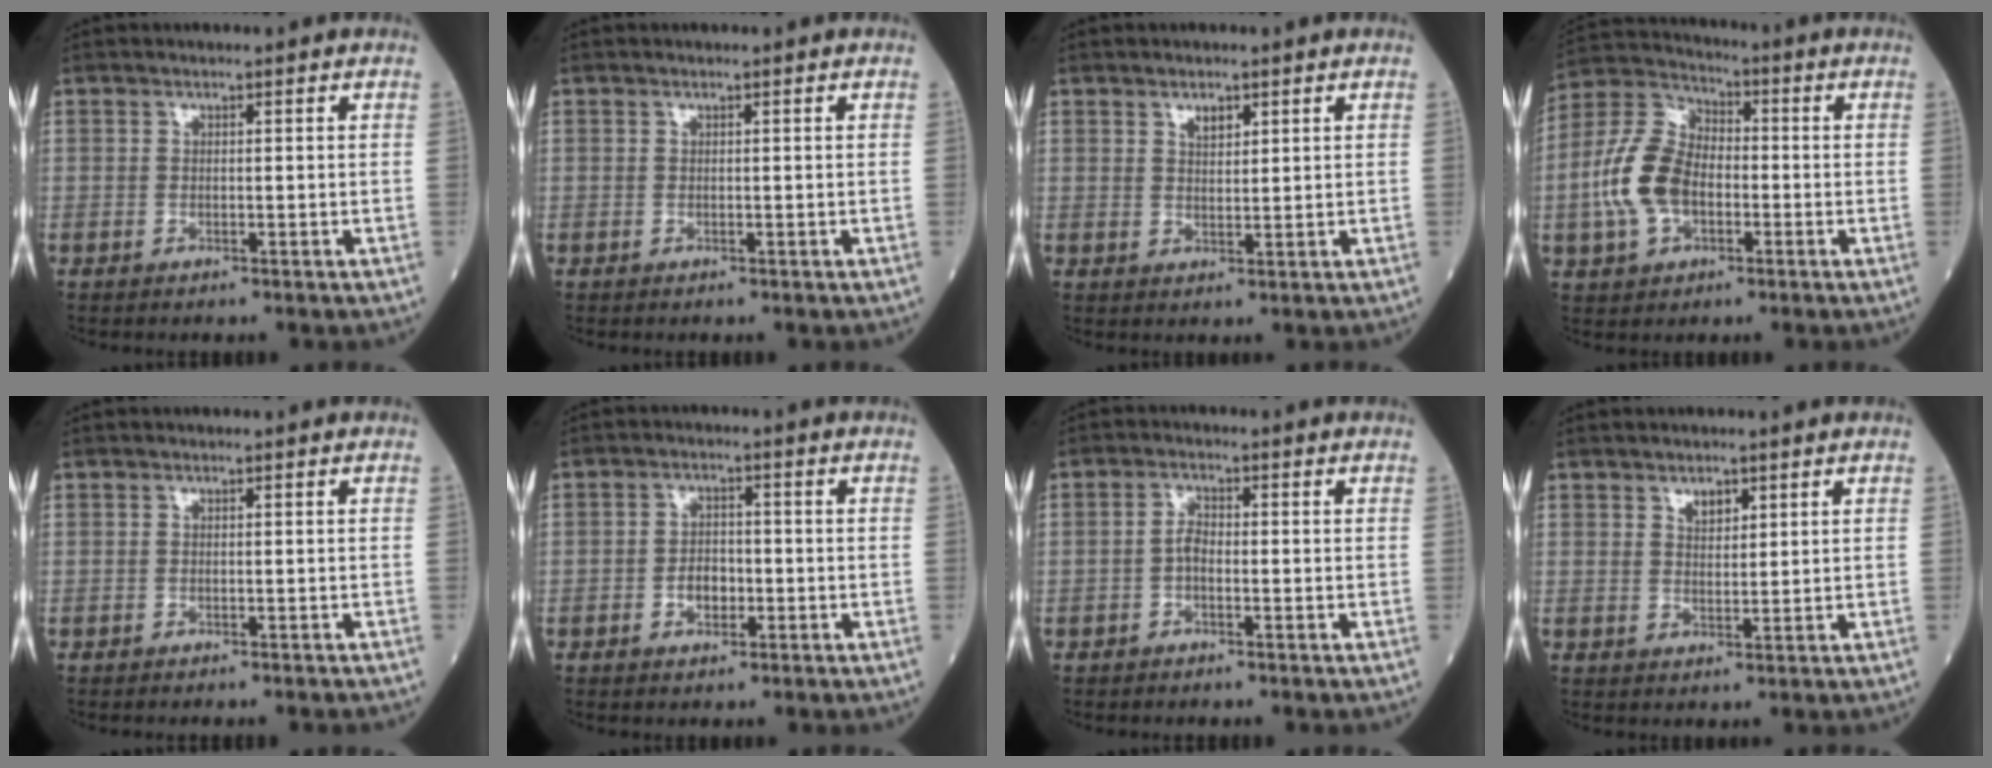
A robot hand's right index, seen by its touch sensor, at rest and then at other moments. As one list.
[{"total": 0.0}, {"total": 2.2, "force": [1.4, 1.0, 1.4], "torque": [-0.022, -0.001, 0.027]}, {"total": 11.5, "force": [-2.2, 7.2, 8.7], "torque": [-0.205, 0.025, -0.044]}, {"total": 1.4, "force": [-1.3, 0.0, 0.6], "torque": [0.000, 0.003, -0.020]}, {"total": 3.4, "force": [-1.1, 2.1, 2.4], "torque": [-0.035, 0.006, -0.018]}, {"total": 2.1, "force": [-0.6, 0.9, 1.8], "torque": [-0.032, 0.004, -0.012]}, {"total": 2.3, "force": [1.5, 1.1, 1.3], "torque": [-0.020, -0.001, 0.029]}]